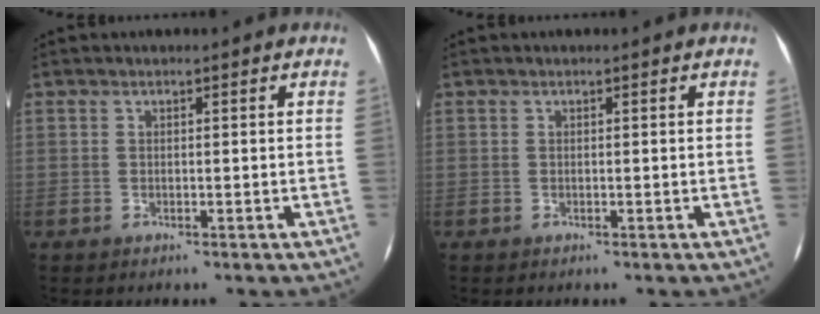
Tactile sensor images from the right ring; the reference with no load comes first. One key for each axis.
{"total": 0.0}